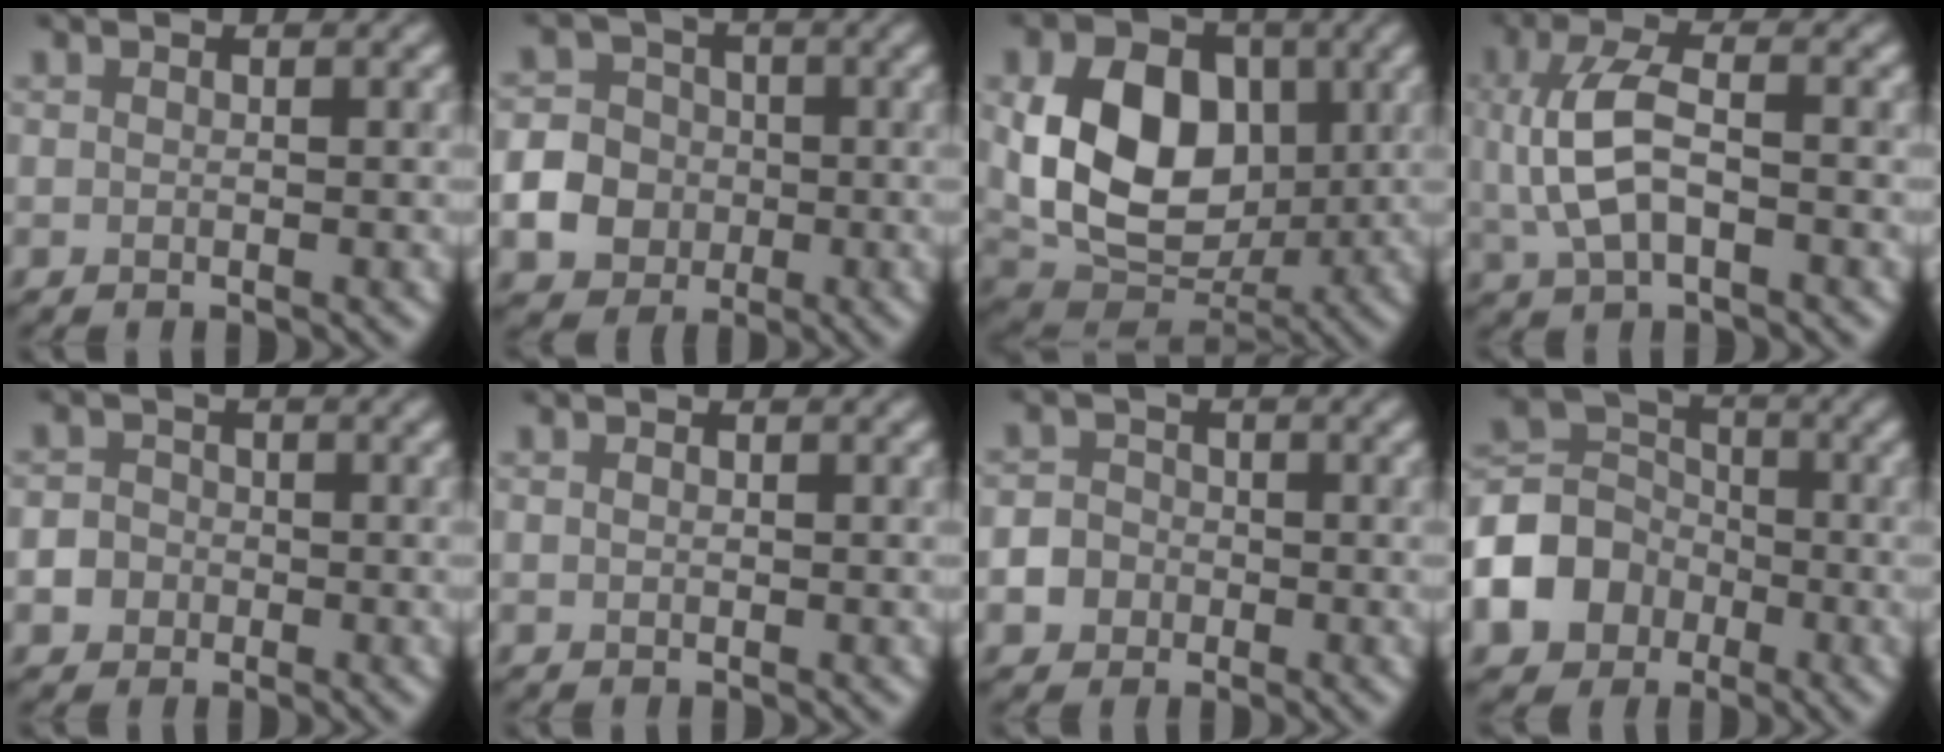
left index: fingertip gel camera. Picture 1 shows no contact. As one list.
[{"total": 4.3, "force": [-1.4, 3.9, 1.2], "torque": [-0.015, 0.002, -0.038]}, {"total": 10.0, "force": [0.8, 7.4, 6.7], "torque": [-0.133, -0.006, 0.018]}, {"total": 5.3, "force": [0.1, 2.8, 4.6], "torque": [-0.104, 0.002, 0.001]}, {"total": 2.3, "force": [-1.0, 2.0, 0.2], "torque": [0.014, 0.002, -0.022]}, {"total": 0.0}, {"total": 3.0, "force": [-1.5, 2.6, 0.4], "torque": [0.013, -0.003, -0.030]}, {"total": 6.8, "force": [-3.0, 5.6, 2.5], "torque": [-0.051, 0.004, -0.072]}]